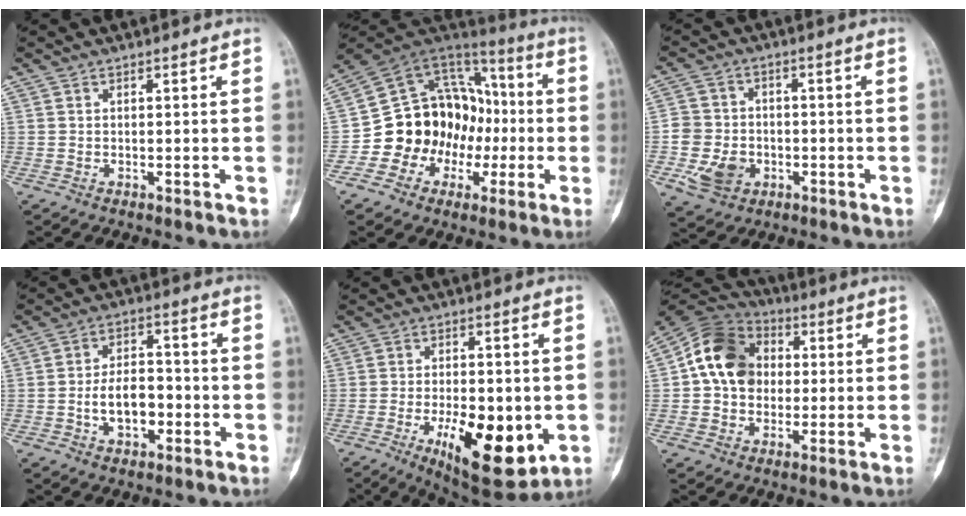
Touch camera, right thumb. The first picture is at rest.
{"total": 18.7, "force": [-3.6, 15.9, 9.2], "torque": [-0.083, 0.081, -0.058]}
{"total": 8.9, "force": [-2.7, 7.3, 4.2], "torque": [-0.059, 0.015, -0.044]}
{"total": 8.3, "force": [-2.2, 5.2, 6.2], "torque": [-0.079, 0.027, -0.039]}
{"total": 16.7, "force": [-4.7, 7.1, 14.3], "torque": [-0.199, -0.009, -0.054]}
{"total": 13.9, "force": [1.3, 11.3, 8.0], "torque": [-0.112, 0.023, 0.013]}